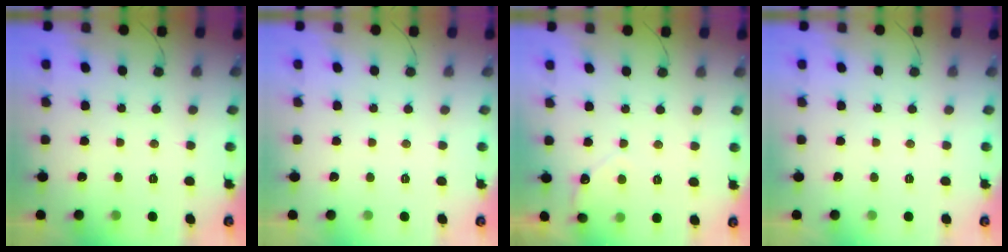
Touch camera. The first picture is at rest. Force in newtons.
{"total": 0.0}
{"total": 4.0, "press": 3.9, "slide": 0.3}
{"total": 0.0}